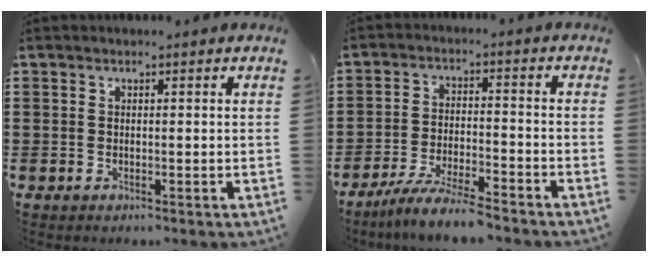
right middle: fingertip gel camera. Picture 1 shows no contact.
{"total": 6.5, "force": [-6.0, 0.0, 2.7], "torque": [-0.060, -0.010, -0.114]}